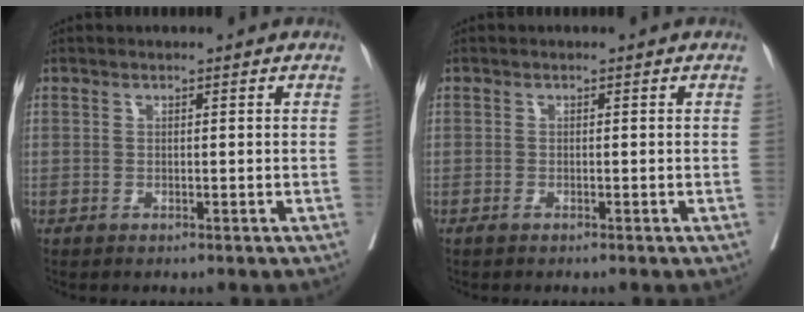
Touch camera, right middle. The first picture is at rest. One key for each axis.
{"total": 0.7, "fx": -0.5, "fy": 0.0, "fz": 0.4, "tx": -0.009, "ty": -0.002, "tz": -0.010}